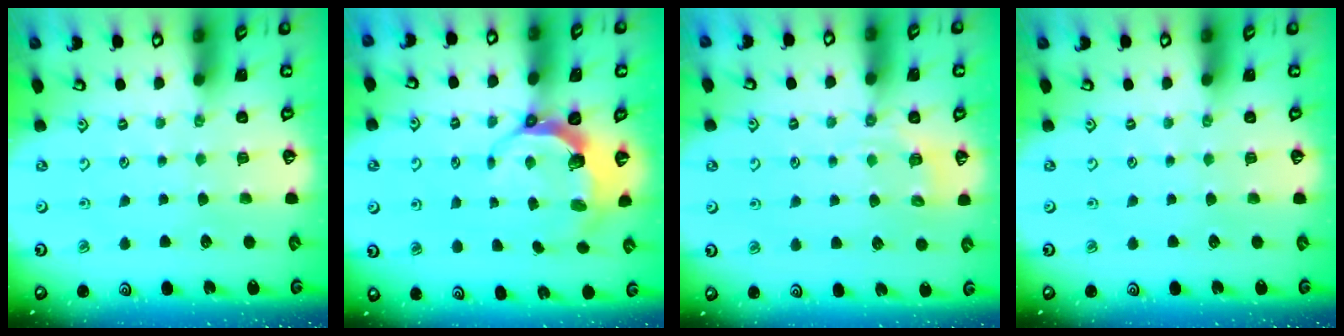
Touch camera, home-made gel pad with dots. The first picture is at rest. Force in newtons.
{"total": 6.9, "press": 5.2, "slide": 4.5}
{"total": 4.3, "press": 4.0, "slide": 1.5}
{"total": 0.0}